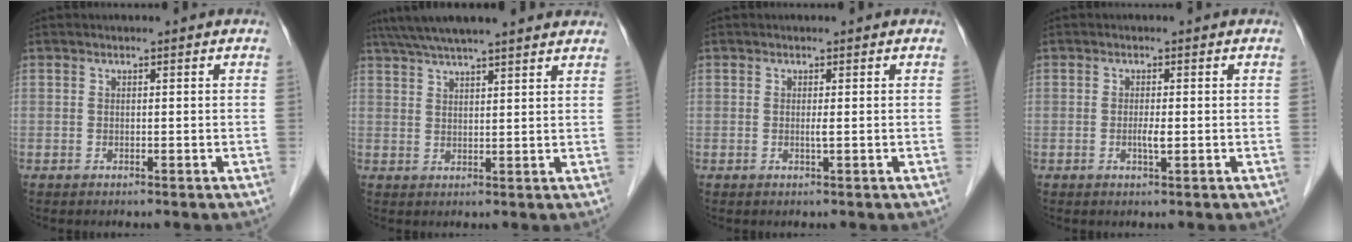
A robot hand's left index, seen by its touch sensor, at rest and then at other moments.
{"total": 16.3, "force": [14.1, 1.7, 8.0], "torque": [-0.135, 0.051, 0.199]}
{"total": 0.7, "force": [0.0, -0.1, 0.7], "torque": [-0.015, -0.002, -0.001]}
{"total": 1.6, "force": [-0.3, 0.2, 1.6], "torque": [-0.032, -0.002, -0.005]}